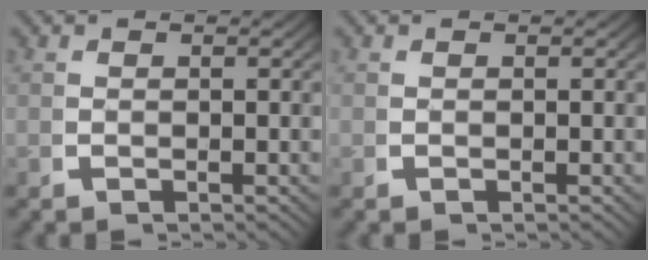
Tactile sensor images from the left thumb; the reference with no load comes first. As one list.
[{"total": 0.0}]